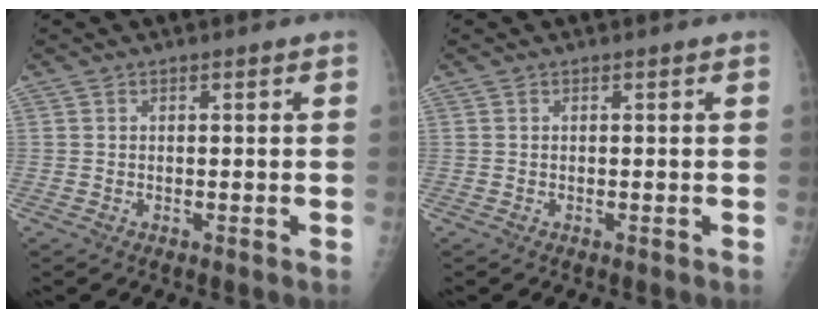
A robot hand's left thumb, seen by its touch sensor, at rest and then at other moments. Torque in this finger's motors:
{"motor_torque": [-0.13, 0.13, -0.05, 0.02, 0.00]}